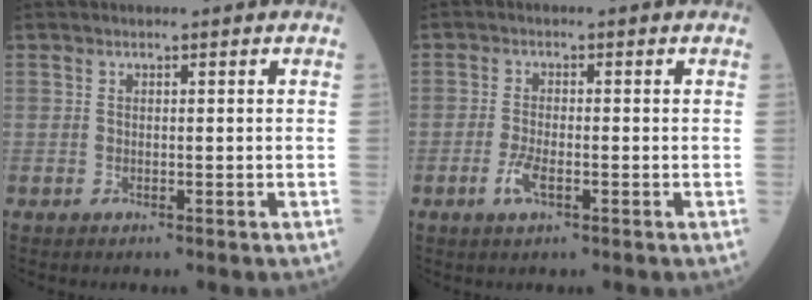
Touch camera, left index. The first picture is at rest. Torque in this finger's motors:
{"motor_torque": [0.66, 0.43, 0.06, 0.02]}